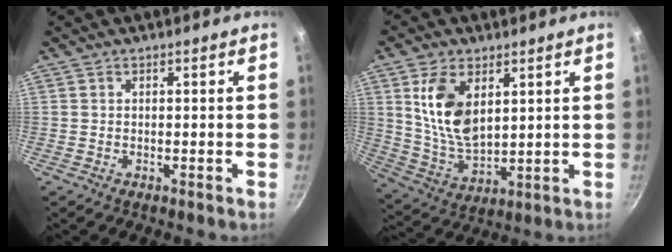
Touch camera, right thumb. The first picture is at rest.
{"total": 12.2, "force": [4.2, 6.8, 9.3], "torque": [-0.166, -0.029, 0.093]}